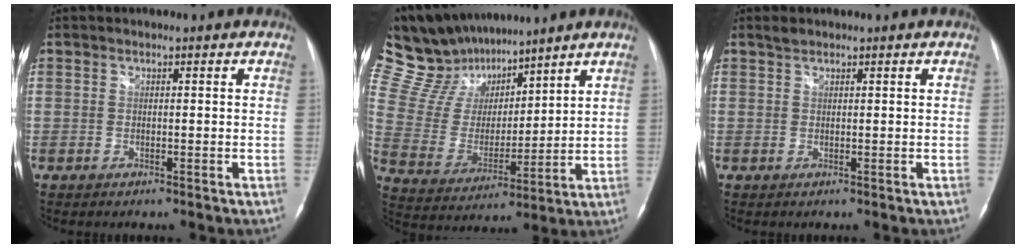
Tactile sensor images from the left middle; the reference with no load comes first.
{"total": 15.3, "force": [13.2, 5.3, 5.6], "torque": [-0.122, 0.024, 0.256]}
{"total": 0.9, "force": [0.8, 0.3, 0.2], "torque": [-0.008, 0.005, 0.016]}